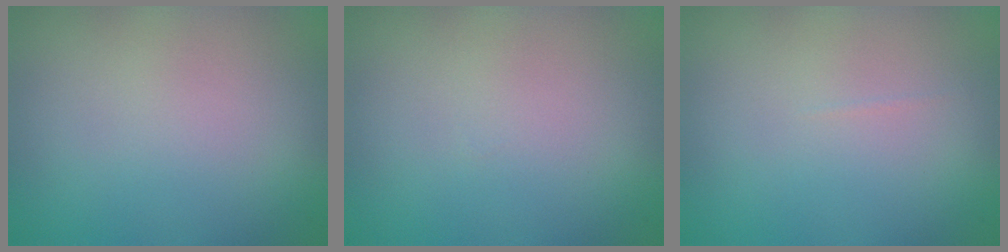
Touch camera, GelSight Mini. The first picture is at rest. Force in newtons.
{"total": 0.0}
{"total": 0.0}